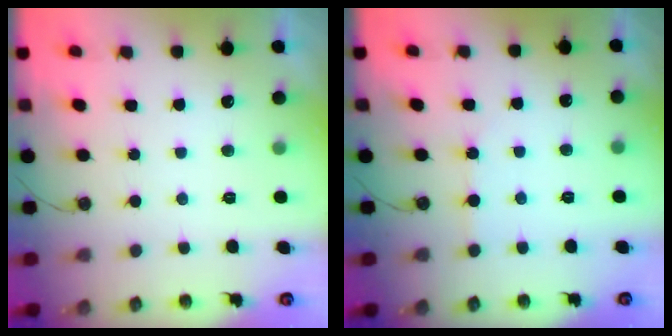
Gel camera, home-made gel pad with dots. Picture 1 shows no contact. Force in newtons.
{"total": 2.8, "press": 2.8, "slide": 0.4}